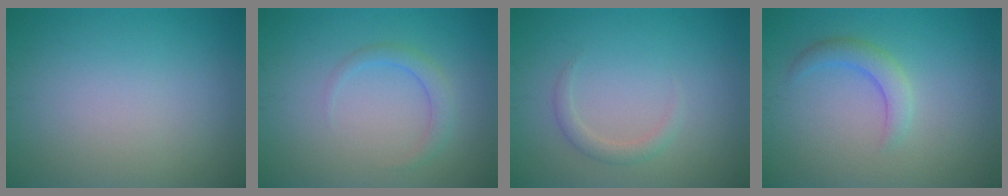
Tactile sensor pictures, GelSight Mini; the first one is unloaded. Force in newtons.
{"total": 1.7, "press": 1.7, "slide": 0.1}
{"total": 1.4, "press": 1.4, "slide": 0.1}
{"total": 2.3, "press": 2.2, "slide": 0.2}